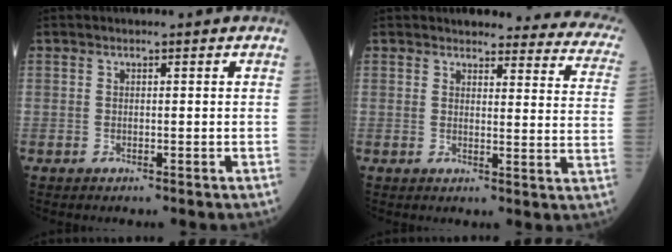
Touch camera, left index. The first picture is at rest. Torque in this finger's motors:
{"motor_torque": [-0.51, -0.89, -0.07, -0.01]}